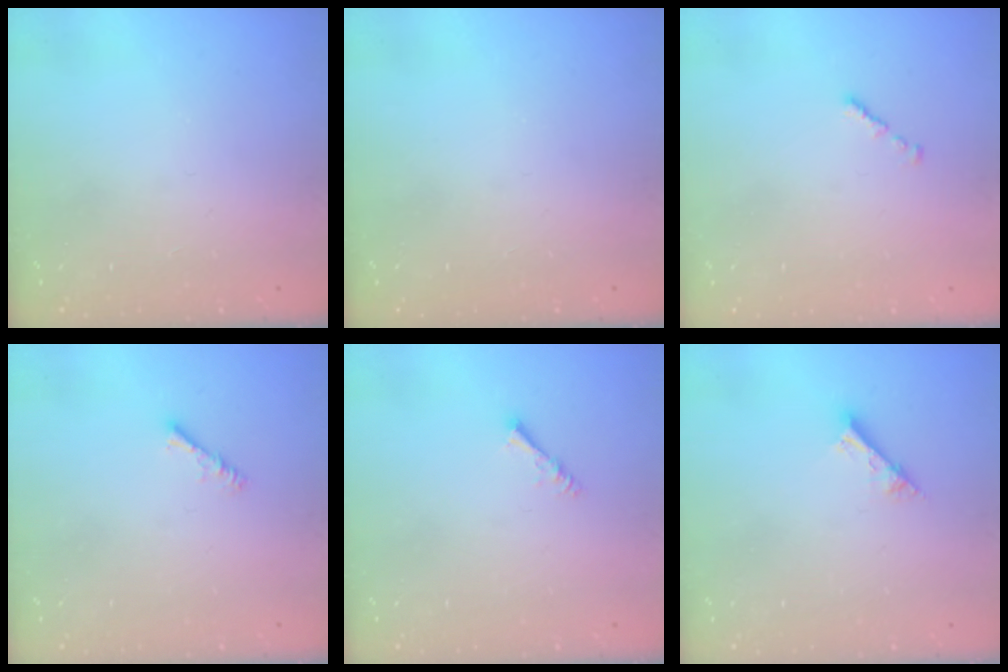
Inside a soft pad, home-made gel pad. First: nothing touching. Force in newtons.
{"total": 0.0}
{"total": 0.7, "press": 0.6, "slide": 0.4}
{"total": 2.3, "press": 2.3, "slide": 0.4}
{"total": 1.6, "press": 1.5, "slide": 0.3}
{"total": 2.6, "press": 2.6, "slide": 0.2}